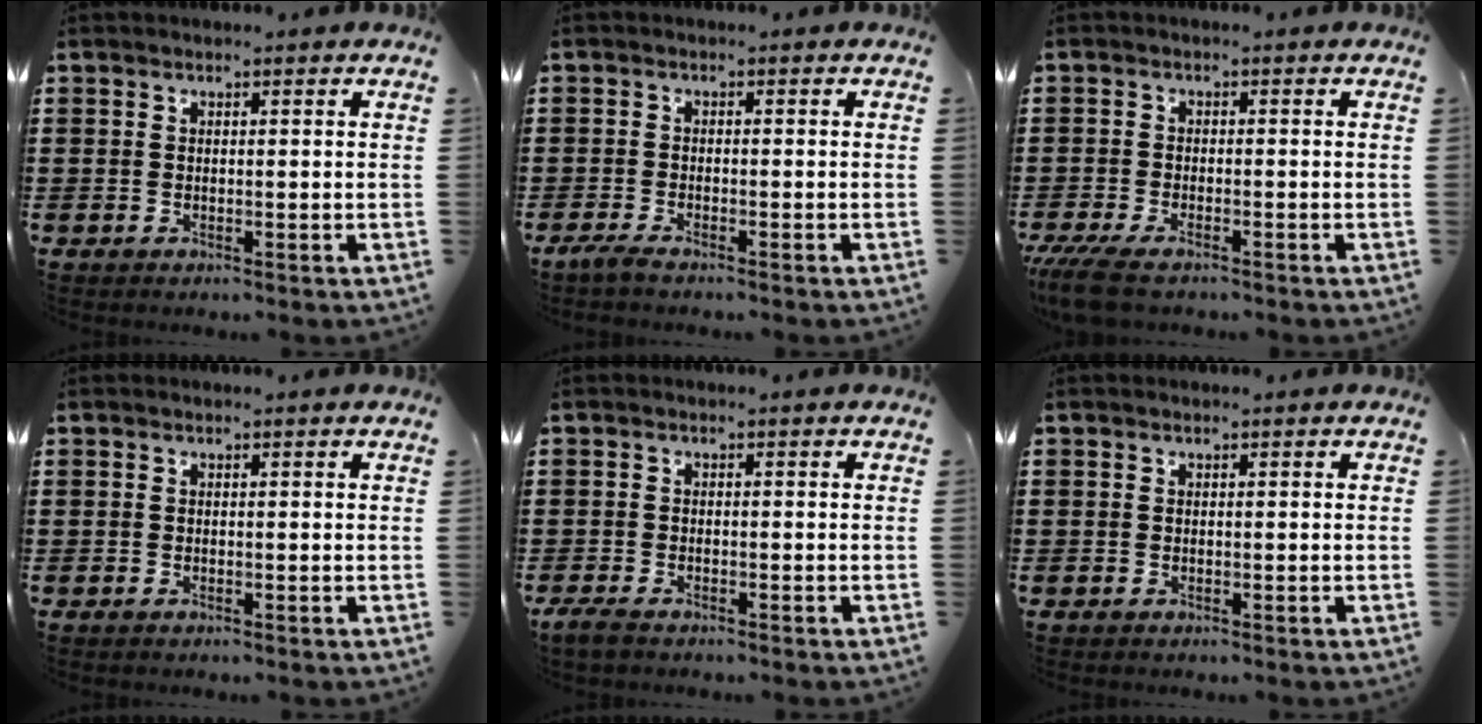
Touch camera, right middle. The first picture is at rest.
{"total": 1.8, "force": [-1.4, 0.1, 1.1], "torque": [-0.034, -0.006, -0.030]}
{"total": 3.8, "force": [-3.1, 0.4, 2.3], "torque": [-0.065, -0.016, -0.063]}
{"total": 0.0}
{"total": 1.9, "force": [-1.5, 0.6, 1.0], "torque": [-0.034, -0.001, -0.033]}
{"total": 0.0}